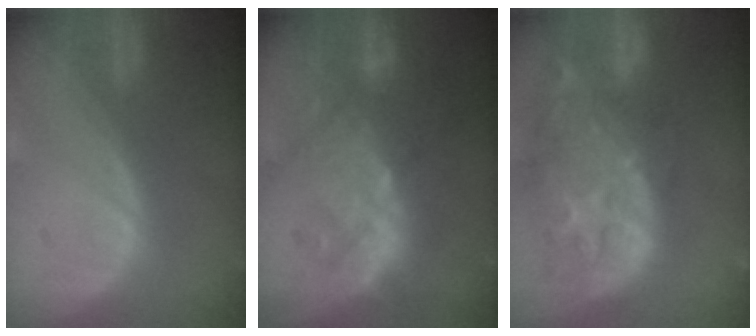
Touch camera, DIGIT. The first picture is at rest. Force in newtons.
{"total": 9.1, "press": 9.0, "slide": 1.6}
{"total": 14.4, "press": 11.6, "slide": 8.6}